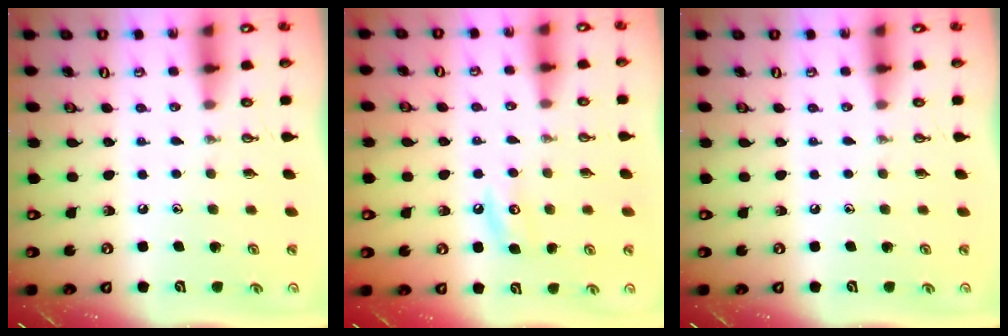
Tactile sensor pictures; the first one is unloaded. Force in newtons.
{"total": 5.3, "press": 5.3, "slide": 0.5}
{"total": 0.0}